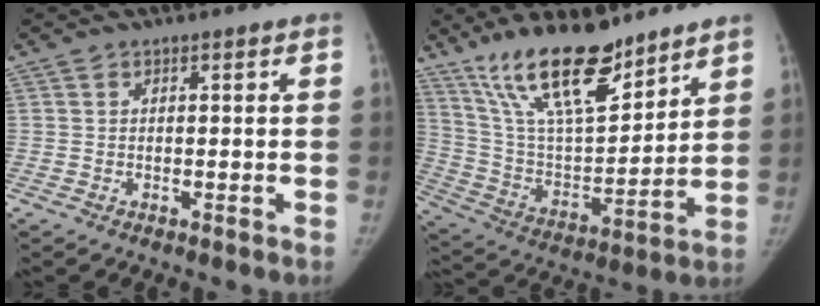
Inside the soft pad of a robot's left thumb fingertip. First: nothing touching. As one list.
[{"total": 19.7, "force": [14.5, 6.4, 11.8], "torque": [-0.169, -0.079, 0.267]}]